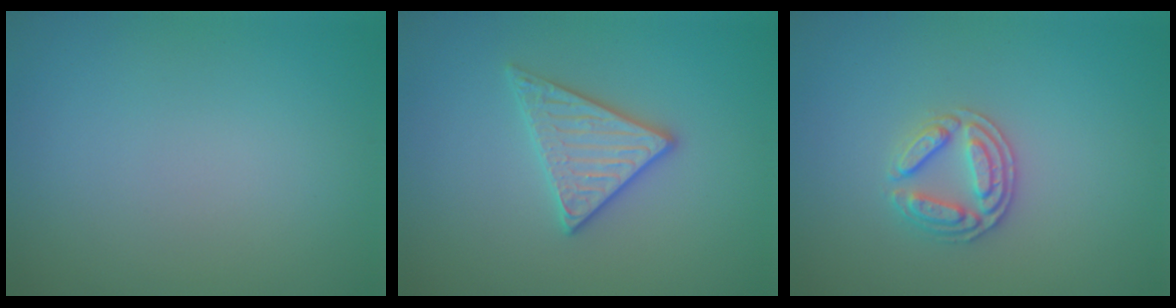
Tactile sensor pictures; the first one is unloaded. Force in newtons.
{"total": 2.9, "press": 2.8, "slide": 0.7}
{"total": 2.8, "press": 2.7, "slide": 0.7}